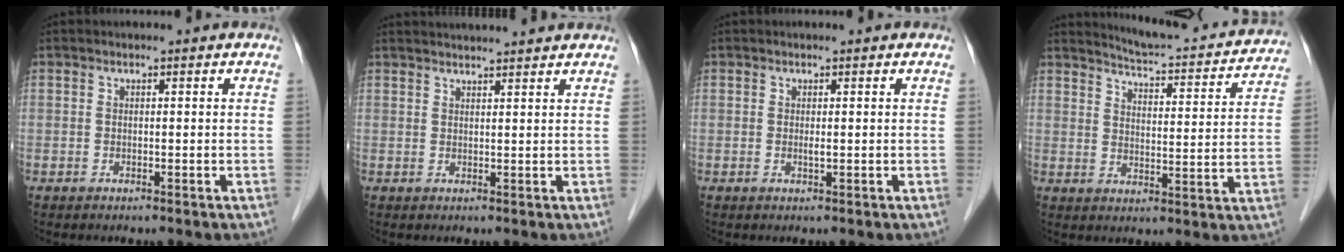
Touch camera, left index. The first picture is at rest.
{"total": 8.8, "force": [8.3, -0.2, 2.9], "torque": [-0.044, 0.031, 0.103]}
{"total": 0.6, "force": [0.1, 0.1, 0.5], "torque": [-0.015, -0.003, 0.002]}
{"total": 16.1, "force": [15.4, 2.0, 4.4], "torque": [-0.059, -0.028, 0.186]}